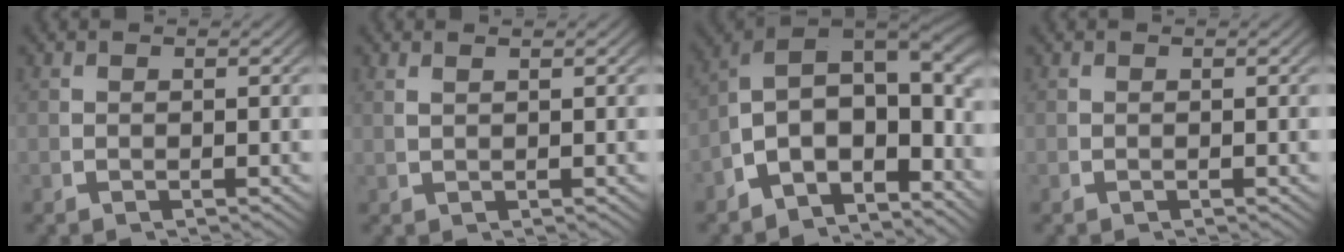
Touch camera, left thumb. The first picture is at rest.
{"total": 1.0, "force": [0.8, -0.5, 0.4], "torque": [-0.008, 0.005, 0.021]}
{"total": 15.2, "force": [0.3, 11.1, 10.4], "torque": [-0.203, -0.031, -0.007]}
{"total": 0.0}